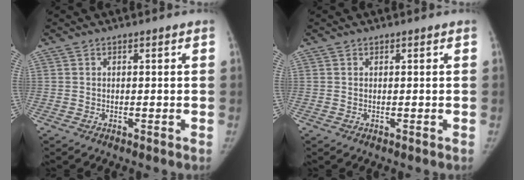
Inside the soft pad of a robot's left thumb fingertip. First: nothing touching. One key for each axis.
{"total": 0.0}